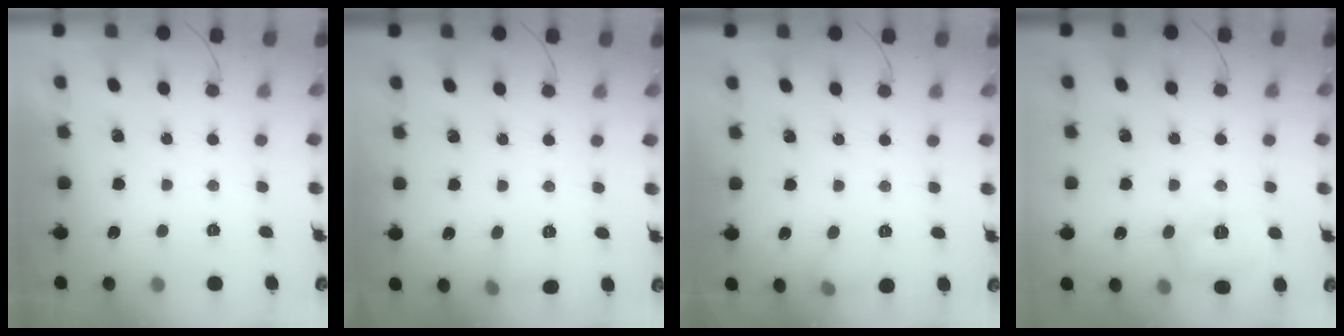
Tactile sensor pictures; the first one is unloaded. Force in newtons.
{"total": 5.8, "press": 5.6, "slide": 1.5}
{"total": 5.7, "press": 5.4, "slide": 1.8}
{"total": 6.8, "press": 6.6, "slide": 1.7}